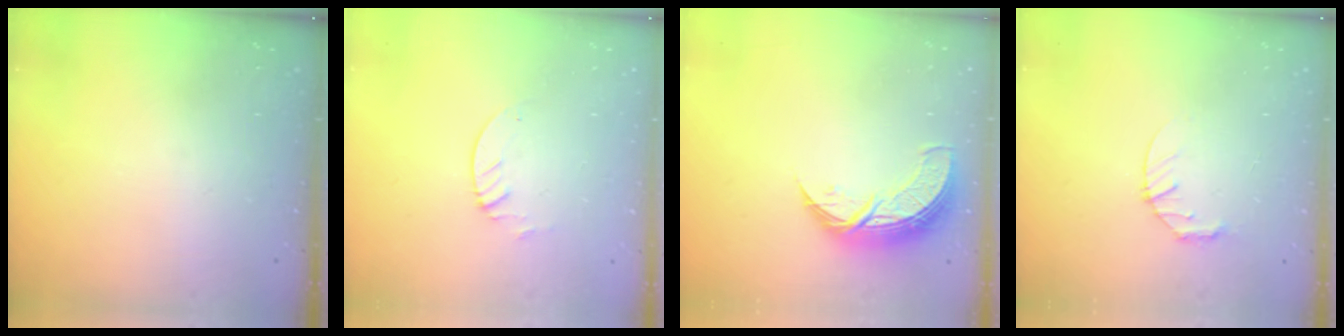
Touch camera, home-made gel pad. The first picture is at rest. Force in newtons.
{"total": 2.1, "press": 2.1, "slide": 0.2}
{"total": 10.3, "press": 10.3, "slide": 0.7}
{"total": 3.6, "press": 3.6, "slide": 0.5}